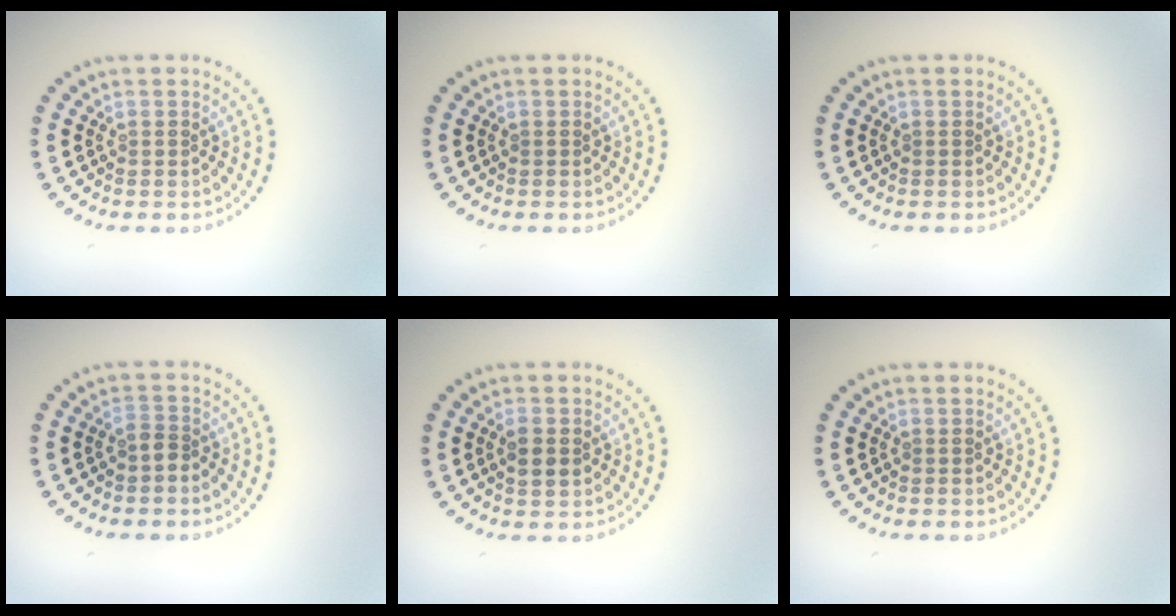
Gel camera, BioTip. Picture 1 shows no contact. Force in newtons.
{"total": 0.0}
{"total": 0.0}
{"total": 1.6, "press": 1.3, "slide": 0.9}
{"total": 2.0, "press": 2.0, "slide": 0.2}
{"total": 0.0}